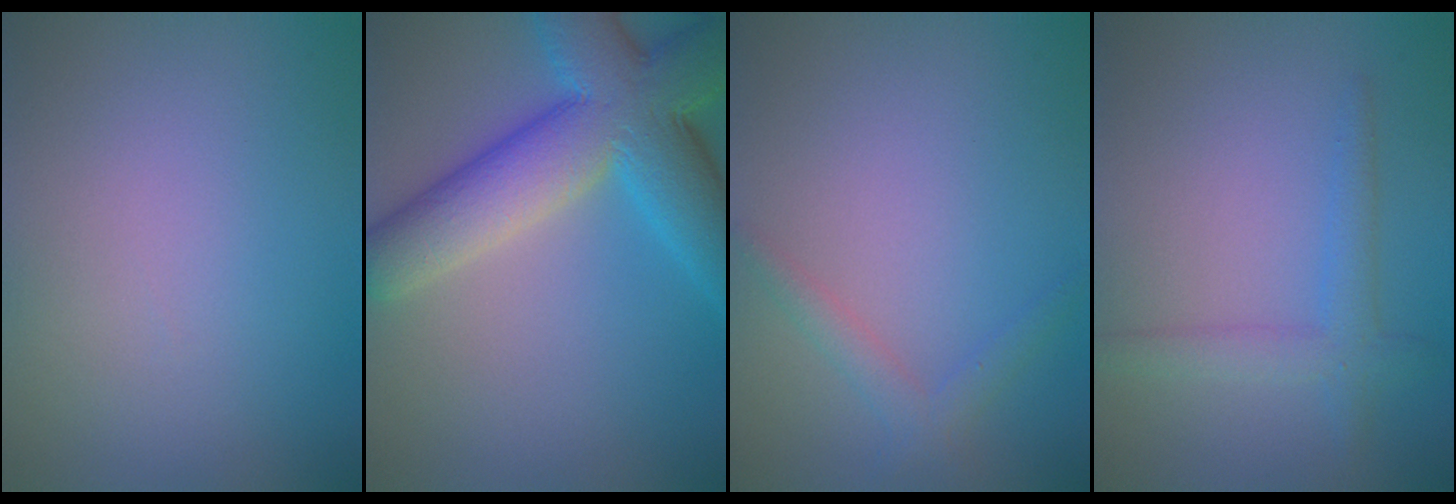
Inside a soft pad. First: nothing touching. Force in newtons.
{"total": 11.0, "press": 11.0, "slide": 0.7}
{"total": 1.8, "press": 1.8, "slide": 0.1}
{"total": 2.7, "press": 2.7, "slide": 0.0}